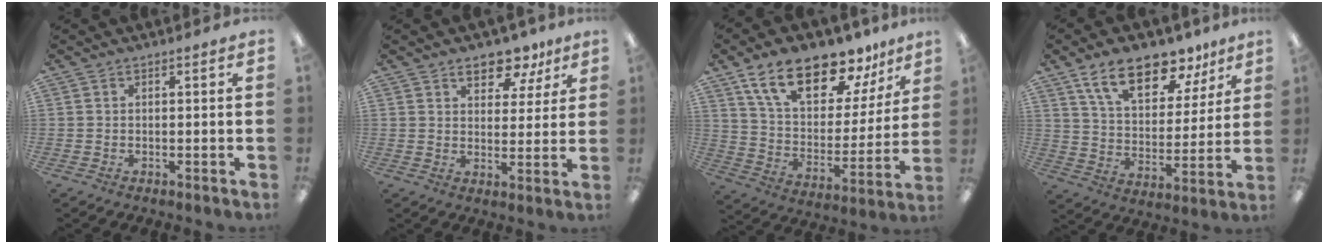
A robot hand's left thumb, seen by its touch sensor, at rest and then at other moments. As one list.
[{"total": 8.7, "force": [6.0, 4.8, 4.1], "torque": [-0.045, -0.030, 0.101]}, {"total": 19.2, "force": [14.0, 8.4, 10.2], "torque": [-0.179, -0.080, 0.246]}, {"total": 16.9, "force": [11.6, 8.1, 9.3], "torque": [-0.151, -0.056, 0.203]}]